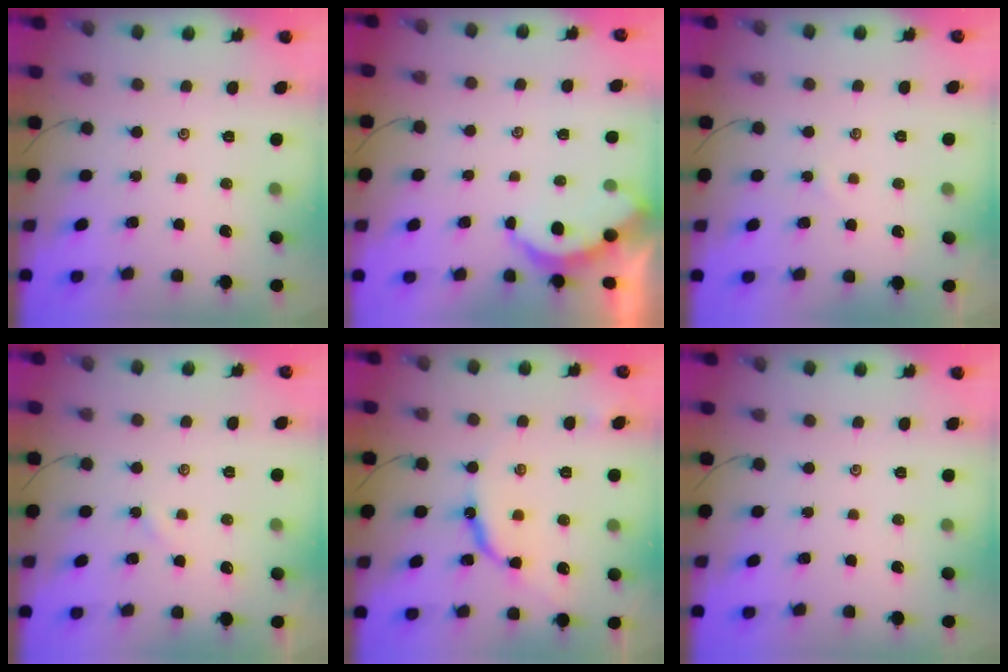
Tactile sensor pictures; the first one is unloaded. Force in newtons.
{"total": 2.1, "press": 2.0, "slide": 0.4}
{"total": 1.4, "press": 1.4, "slide": 0.4}
{"total": 2.5, "press": 2.5, "slide": 0.4}
{"total": 9.7, "press": 9.6, "slide": 0.8}
{"total": 0.0}